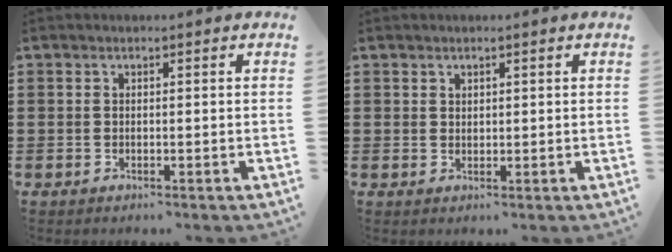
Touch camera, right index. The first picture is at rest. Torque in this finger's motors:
{"motor_torque": [-0.34, 0.52, 0.01, -0.01]}